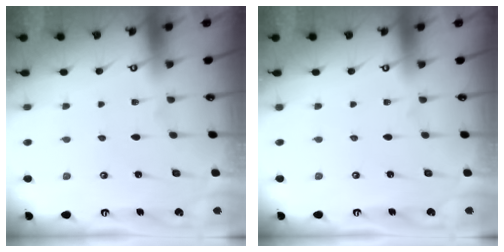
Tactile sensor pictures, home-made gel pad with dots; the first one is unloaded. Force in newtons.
{"total": 0.0}